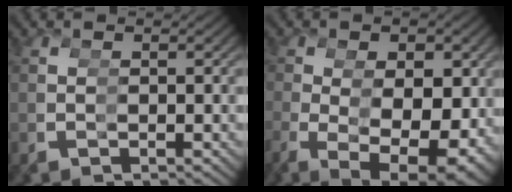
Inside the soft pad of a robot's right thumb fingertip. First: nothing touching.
{"total": 7.6, "force": [-0.9, 4.0, 6.4], "torque": [-0.104, -0.014, -0.003]}